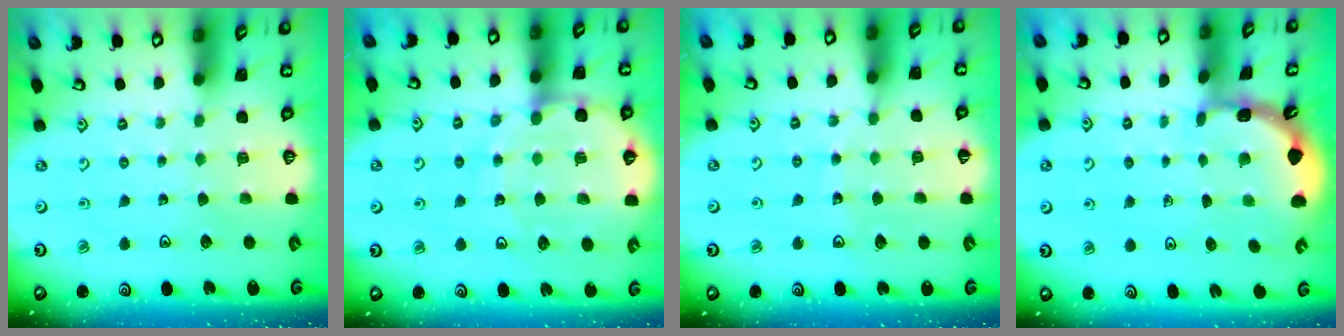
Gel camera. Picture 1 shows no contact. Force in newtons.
{"total": 12.2, "press": 11.8, "slide": 2.9}
{"total": 8.4, "press": 7.7, "slide": 3.2}
{"total": 1.9, "press": 1.9, "slide": 0.1}